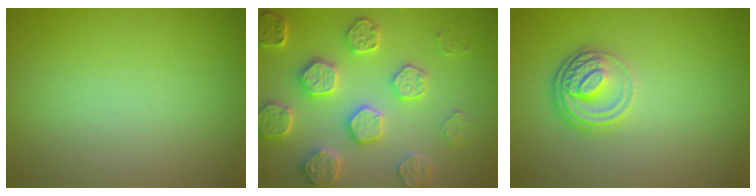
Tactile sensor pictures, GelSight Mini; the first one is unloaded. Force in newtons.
{"total": 6.2, "press": 5.6, "slide": 2.6}
{"total": 3.5, "press": 2.6, "slide": 2.3}